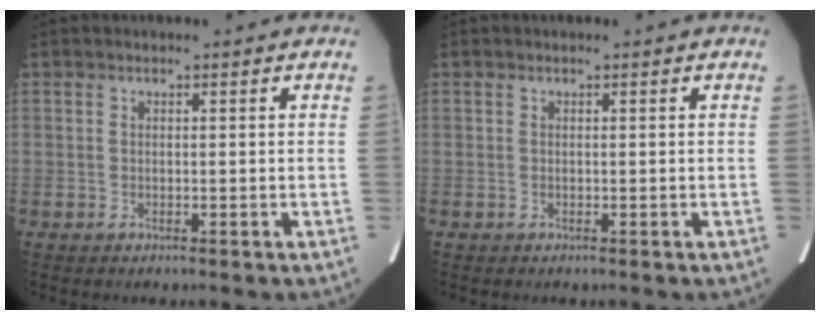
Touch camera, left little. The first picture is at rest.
{"total": 0.0}